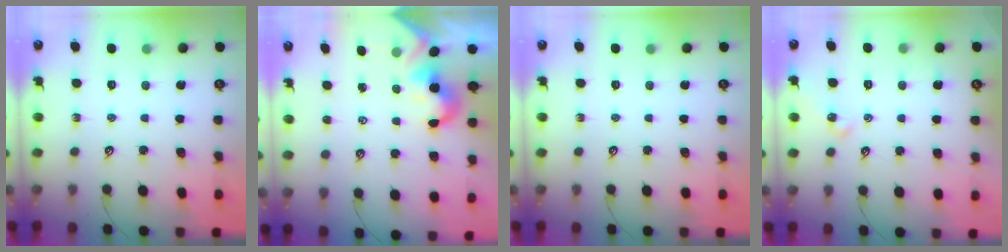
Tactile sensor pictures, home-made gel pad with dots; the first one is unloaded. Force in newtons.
{"total": 2.1, "press": 2.1, "slide": 0.4}
{"total": 0.0}
{"total": 2.6, "press": 2.6, "slide": 0.6}